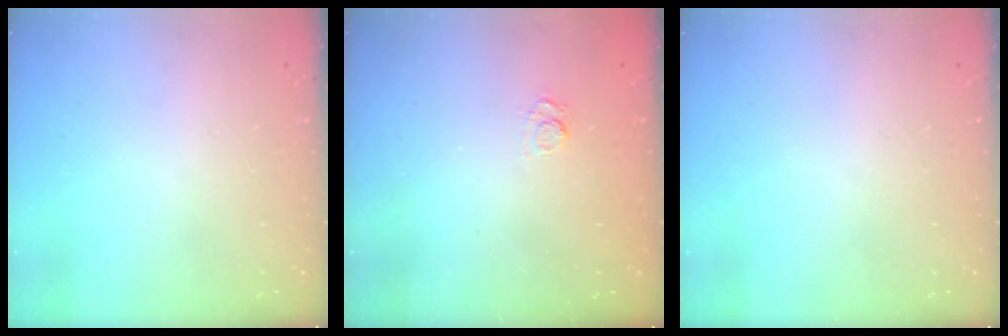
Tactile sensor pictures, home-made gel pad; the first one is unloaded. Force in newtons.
{"total": 2.4, "press": 2.0, "slide": 1.3}
{"total": 0.0}